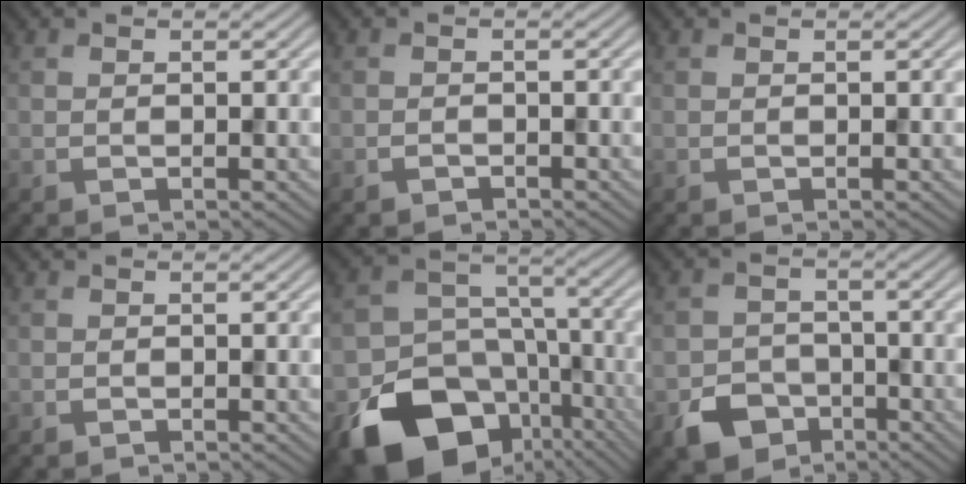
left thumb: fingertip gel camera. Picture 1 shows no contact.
{"total": 0.8, "force": [-0.8, 0.2, 0.2], "torque": [-0.007, 0.001, -0.013]}
{"total": 0.0}
{"total": 0.0}
{"total": 17.1, "force": [-9.2, 12.4, 7.4], "torque": [-0.151, -0.049, -0.144]}
{"total": 5.3, "force": [-3.1, 3.8, 2.0], "torque": [-0.040, -0.006, -0.061]}